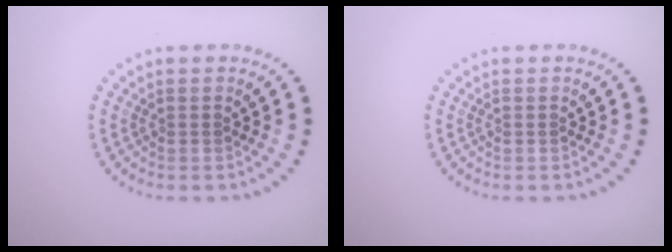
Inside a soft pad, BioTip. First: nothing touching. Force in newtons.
{"total": 0.0}